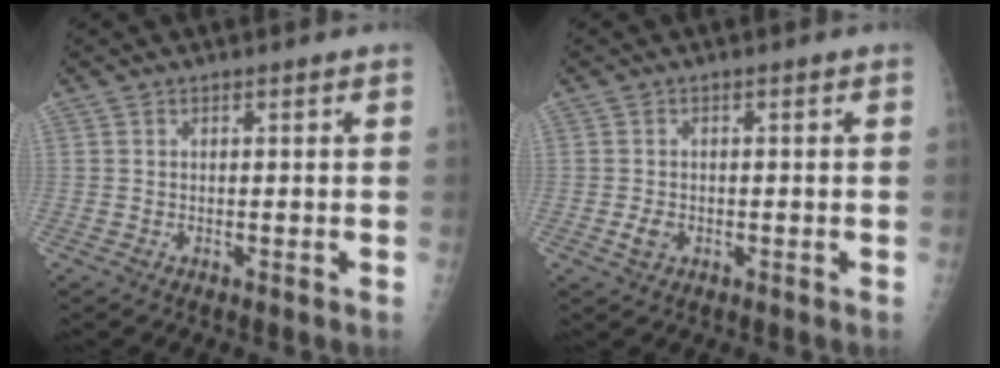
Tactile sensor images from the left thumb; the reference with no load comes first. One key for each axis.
{"total": 2.3, "fx": -0.8, "fy": 1.6, "fz": 1.4, "tx": -0.024, "ty": 0.004, "tz": -0.014}